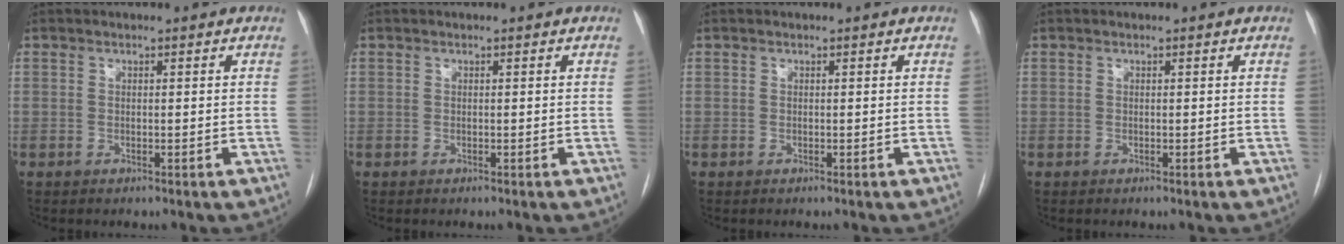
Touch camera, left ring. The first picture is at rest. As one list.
[{"total": 0.0}, {"total": 0.0}, {"total": 0.0}]